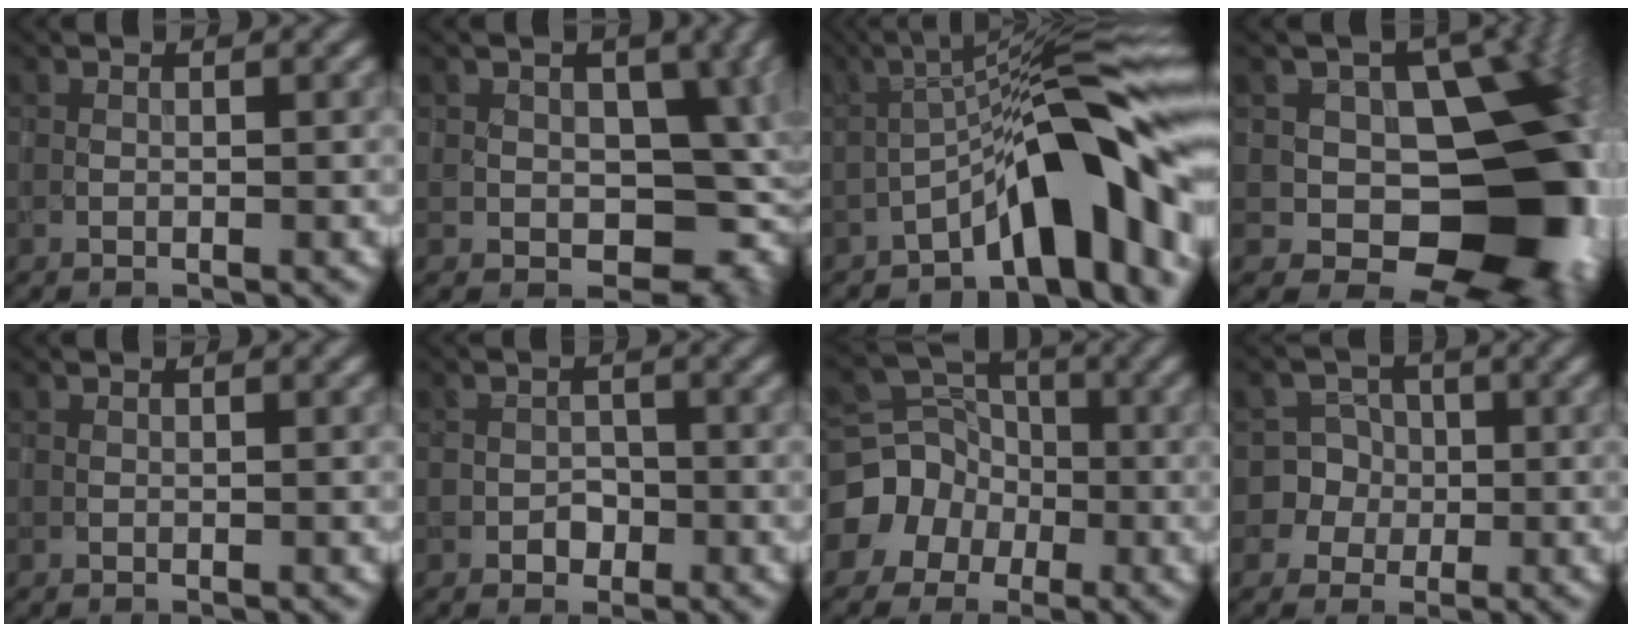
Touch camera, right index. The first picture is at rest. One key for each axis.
{"total": 8.3, "fx": -1.0, "fy": 6.1, "fz": 5.6, "tx": -0.035, "ty": -0.005, "tz": -0.013}
{"total": 11.4, "fx": -5.2, "fy": 2.4, "fz": 9.9, "tx": -0.127, "ty": 0.031, "tz": -0.090}
{"total": 15.6, "fx": -1.7, "fy": 10.7, "fz": 11.2, "tx": -0.096, "ty": 0.018, "tz": -0.026}
{"total": 0.0}
{"total": 1.6, "fx": -0.8, "fy": 1.3, "fz": 0.7, "tx": -0.006, "ty": 0.003, "tz": -0.016}
{"total": 7.4, "fx": -2.8, "fy": 6.7, "fz": 1.6, "tx": -0.013, "ty": -0.004, "tz": -0.072}
{"total": 6.2, "fx": -1.1, "fy": 6.0, "fz": 0.5, "tx": 0.006, "ty": 0.014, "tz": -0.032}